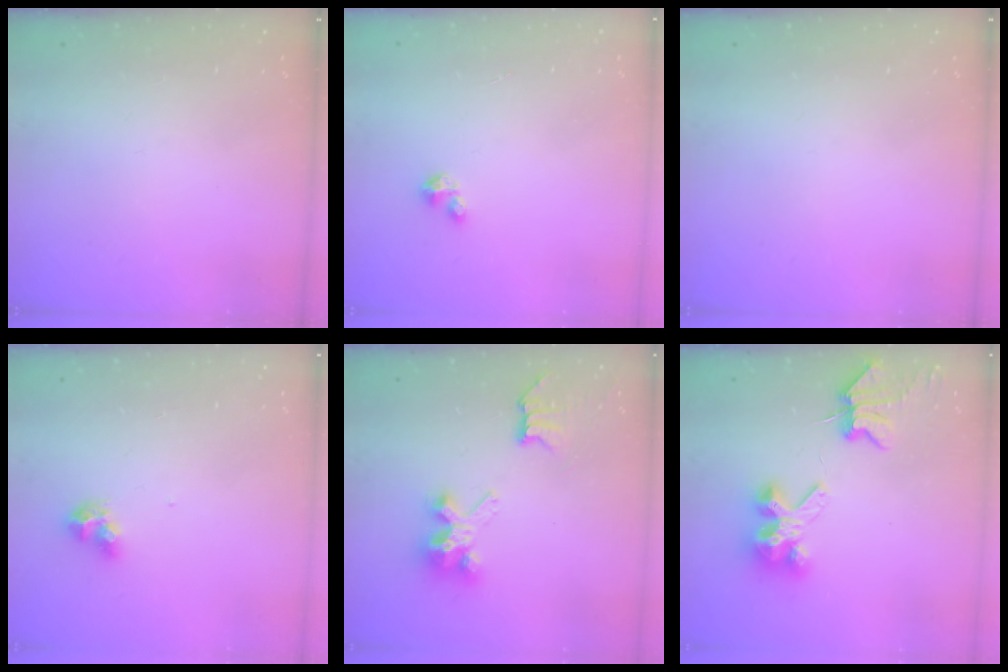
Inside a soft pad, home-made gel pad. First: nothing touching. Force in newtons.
{"total": 1.7, "press": 1.7, "slide": 0.2}
{"total": 0.0}
{"total": 7.9, "press": 7.9, "slide": 0.6}
{"total": 7.4, "press": 7.4, "slide": 0.0}
{"total": 6.7, "press": 6.7, "slide": 0.9}